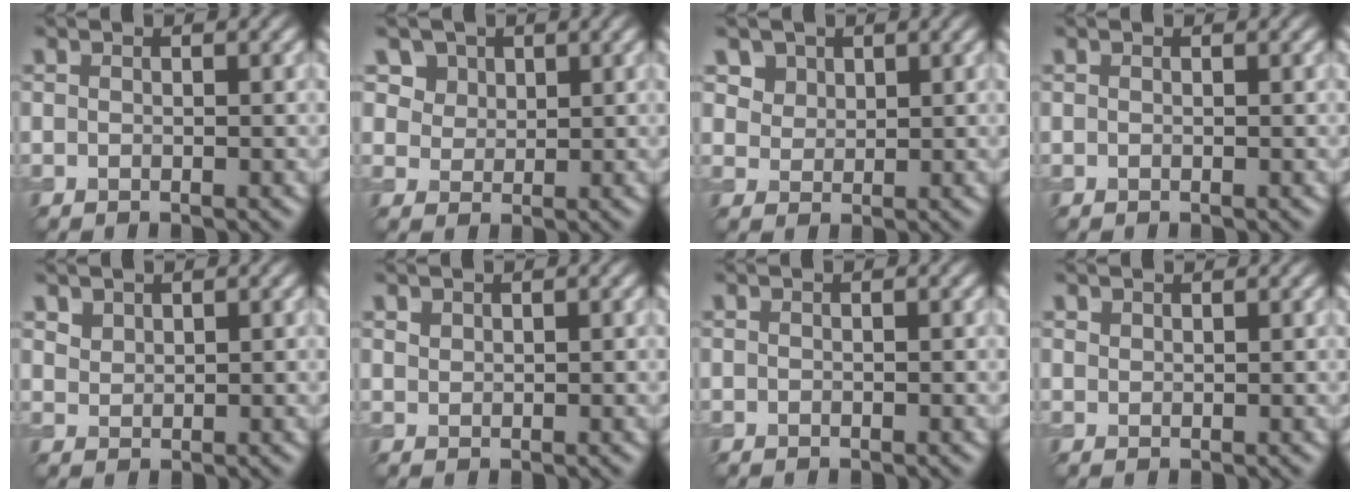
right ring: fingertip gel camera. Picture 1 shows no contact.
{"total": 6.4, "force": [3.8, 4.5, 2.4], "torque": [-0.065, -0.001, 0.066]}
{"total": 4.6, "force": [2.9, 3.2, 1.7], "torque": [-0.062, -0.005, 0.058]}
{"total": 0.0}
{"total": 1.6, "force": [1.3, 0.9, 0.3], "torque": [-0.013, -0.006, 0.034]}
{"total": 0.9, "force": [0.8, 0.4, 0.1], "torque": [-0.005, -0.001, 0.018]}
{"total": 0.0}
{"total": 1.2, "force": [1.2, 0.4, 0.1], "torque": [-0.007, 0.000, 0.022]}